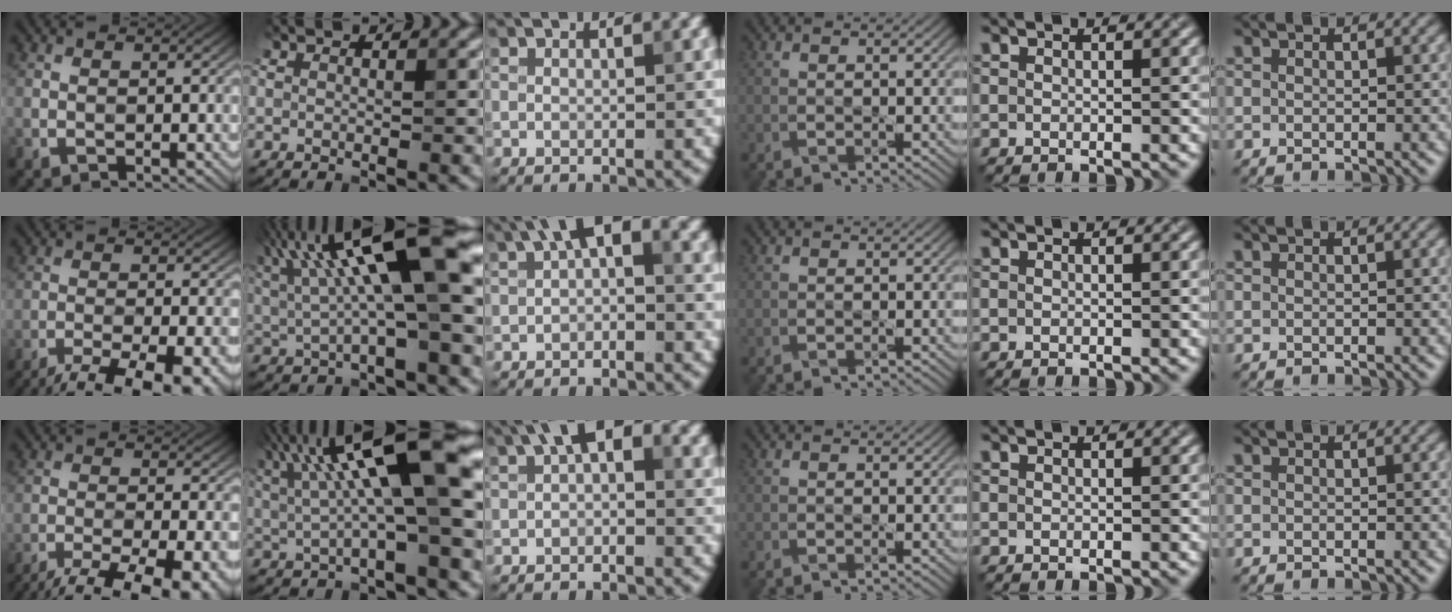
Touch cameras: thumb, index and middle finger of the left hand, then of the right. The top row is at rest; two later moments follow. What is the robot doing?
{"motion": "shake", "object": "handbell"}